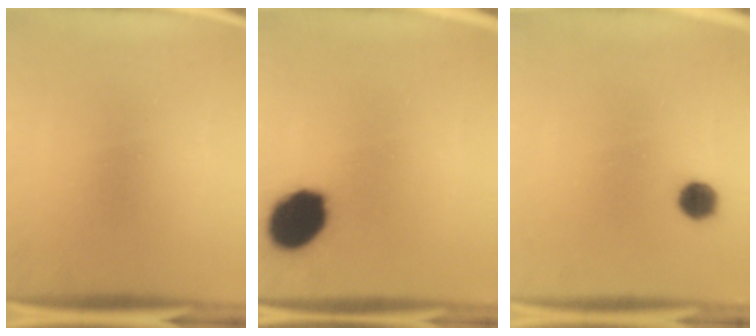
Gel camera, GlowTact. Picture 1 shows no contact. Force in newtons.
{"total": 14.4}
{"total": 4.2}